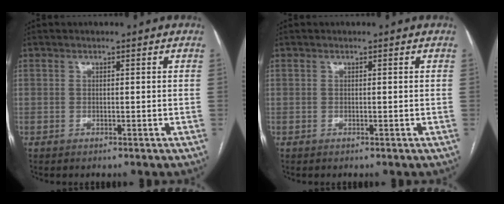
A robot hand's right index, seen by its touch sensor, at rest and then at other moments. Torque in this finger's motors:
{"motor_torque": [0.00, 0.00, 0.00, 0.01]}